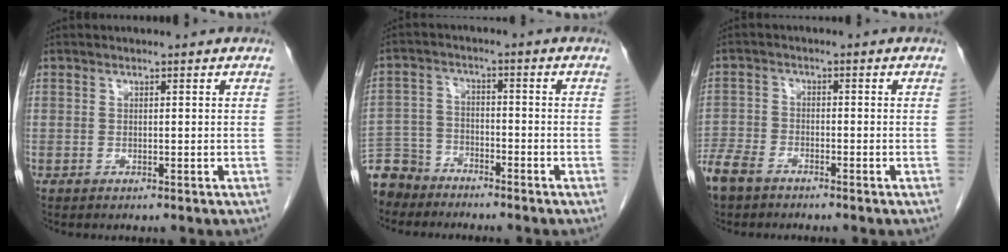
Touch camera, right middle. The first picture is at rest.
{"total": 8.0, "force": [-7.2, 3.5, 0.7], "torque": [-0.017, -0.002, -0.139]}
{"total": 5.8, "force": [-4.7, 2.6, 2.3], "torque": [-0.049, -0.005, -0.091]}